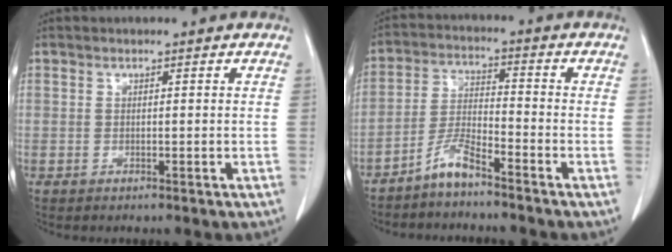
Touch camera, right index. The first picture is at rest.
{"total": 5.2, "force": [-4.3, 0.5, 2.9], "torque": [-0.065, -0.007, -0.085]}